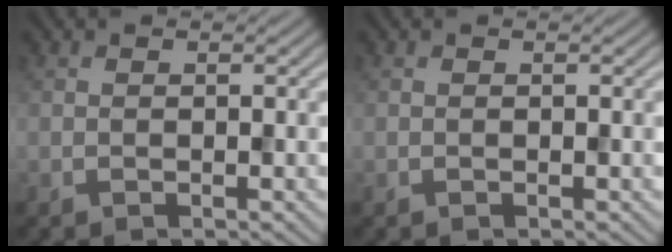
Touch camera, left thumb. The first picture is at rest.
{"total": 0.0}